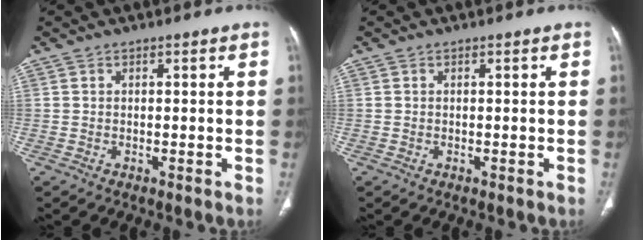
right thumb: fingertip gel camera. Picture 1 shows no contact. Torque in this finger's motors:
{"motor_torque": [0.64, -0.10, -0.24, -0.24, 0.01]}